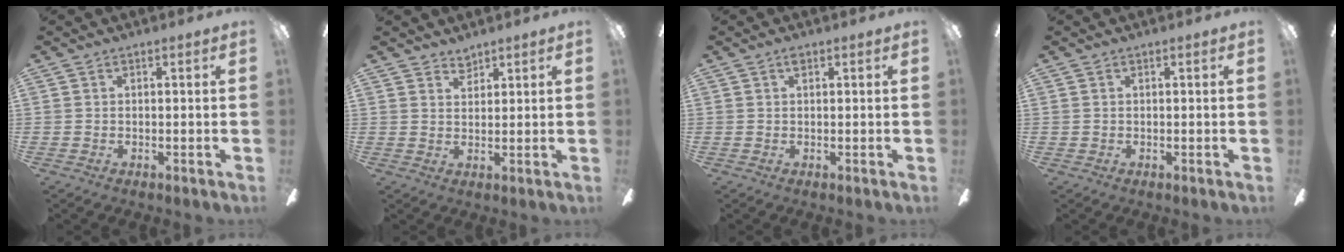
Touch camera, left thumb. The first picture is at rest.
{"total": 3.0, "force": [2.9, 1.0, 0.0], "torque": [0.004, -0.017, 0.054]}
{"total": 1.2, "force": [0.7, 0.6, 0.7], "torque": [-0.007, -0.001, 0.011]}
{"total": 0.5, "force": [0.3, 0.4, 0.0], "torque": [0.000, 0.004, 0.005]}